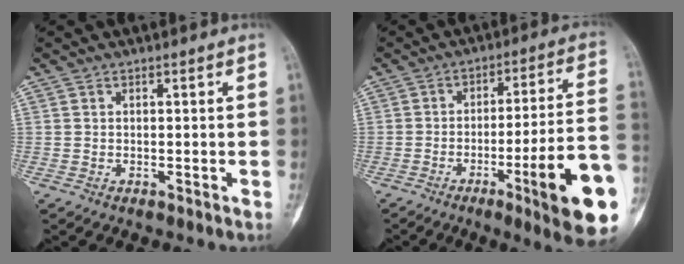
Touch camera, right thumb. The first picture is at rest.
{"total": 19.1, "force": [-6.8, 2.2, 17.7], "torque": [-0.202, 0.020, -0.096]}